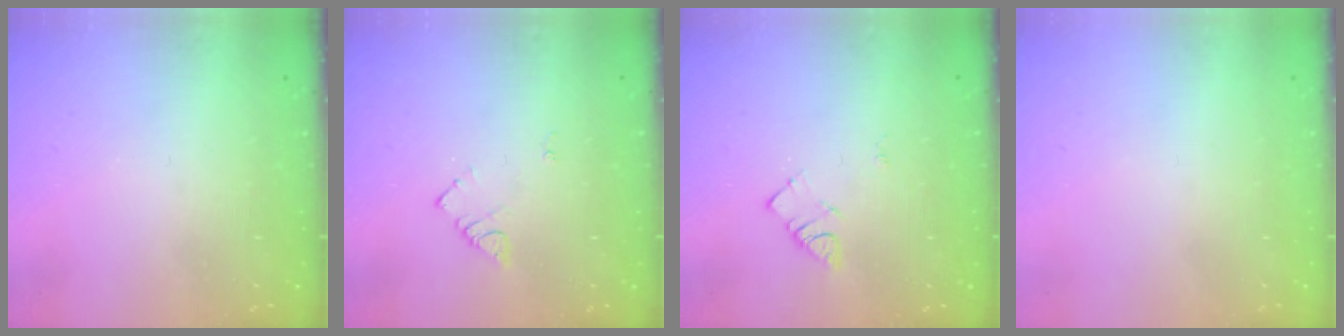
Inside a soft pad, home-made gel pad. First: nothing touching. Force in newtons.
{"total": 4.0, "press": 4.0, "slide": 0.5}
{"total": 3.9, "press": 3.9, "slide": 0.5}
{"total": 1.5, "press": 1.5, "slide": 0.1}